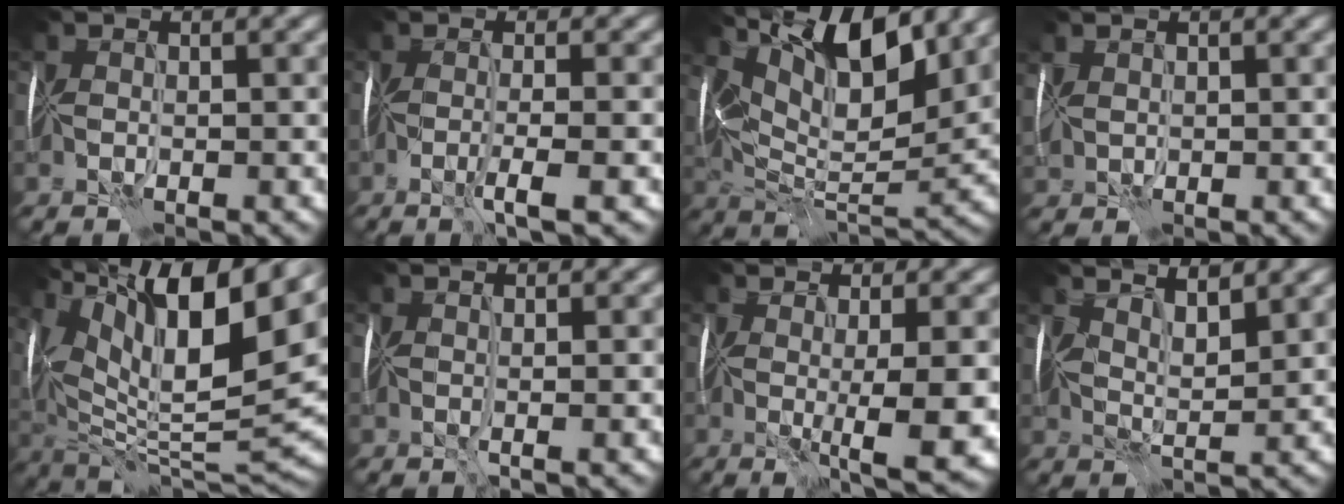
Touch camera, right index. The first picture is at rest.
{"total": 2.7, "force": [-0.7, 0.4, 2.6], "torque": [-0.043, 0.004, -0.019]}
{"total": 11.7, "force": [6.4, 4.8, 8.6], "torque": [-0.138, 0.011, 0.111]}
{"total": 2.2, "force": [0.3, 1.6, 1.4], "torque": [-0.018, 0.005, 0.016]}
{"total": 16.5, "force": [9.0, 5.4, 12.8], "torque": [-0.230, 0.035, 0.164]}
{"total": 1.2, "force": [0.3, 0.2, 1.2], "torque": [-0.015, -0.002, 0.008]}
{"total": 6.9, "force": [-0.4, 1.7, 6.7], "torque": [-0.093, -0.006, 0.003]}
{"total": 3.7, "force": [3.1, 0.8, 1.9], "torque": [-0.029, 0.015, 0.045]}